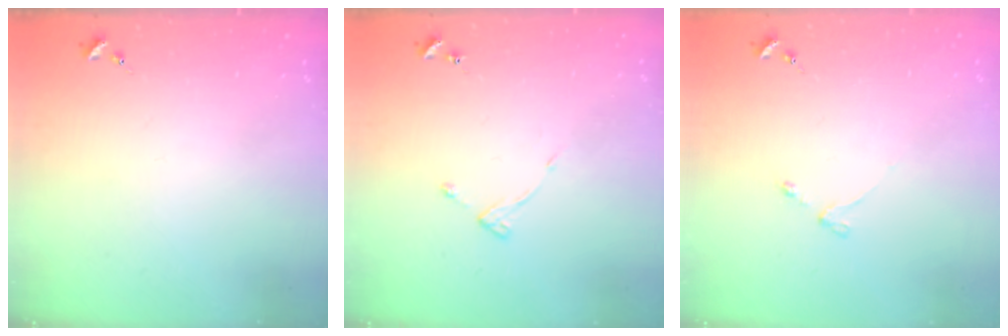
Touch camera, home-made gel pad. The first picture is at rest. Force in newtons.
{"total": 4.1, "press": 4.1, "slide": 0.5}
{"total": 3.0, "press": 2.9, "slide": 0.5}